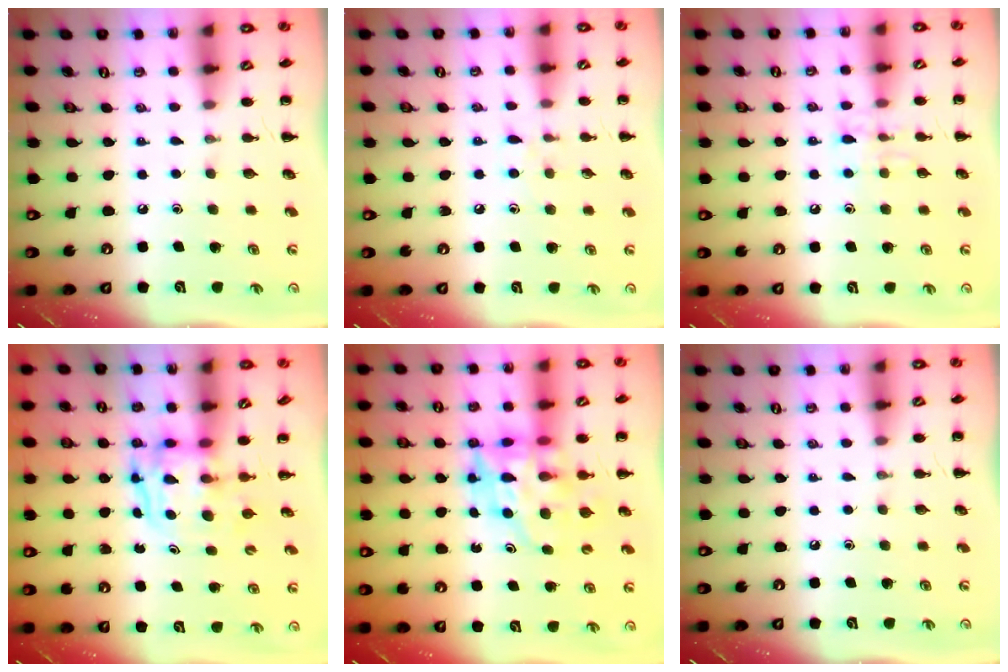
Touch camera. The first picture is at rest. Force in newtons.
{"total": 5.1, "press": 4.7, "slide": 1.9}
{"total": 7.1, "press": 7.0, "slide": 1.0}
{"total": 4.0, "press": 3.9, "slide": 0.4}
{"total": 10.4, "press": 10.0, "slide": 3.1}
{"total": 0.0}